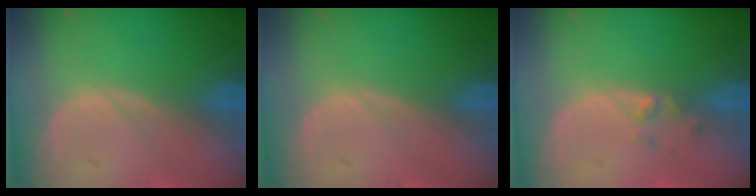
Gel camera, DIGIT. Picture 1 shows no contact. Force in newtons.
{"total": 0.0}
{"total": 1.4, "press": 1.2, "slide": 0.7}